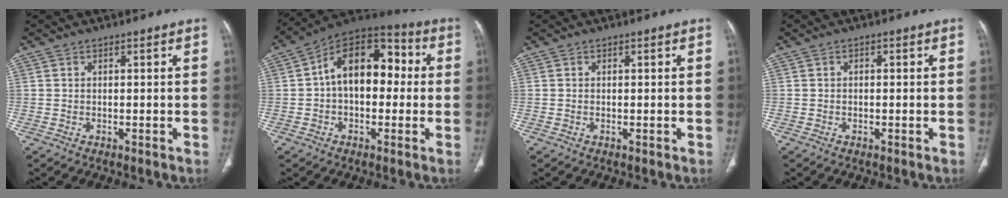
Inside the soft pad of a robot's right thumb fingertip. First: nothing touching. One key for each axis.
{"total": 15.6, "fx": 1.1, "fy": 9.8, "fz": 12.1, "tx": -0.152, "ty": 0.047, "tz": 0.004}
{"total": 0.0}
{"total": 0.6, "fx": -0.1, "fy": 0.4, "fz": 0.4, "tx": -0.005, "ty": 0.002, "tz": -0.003}